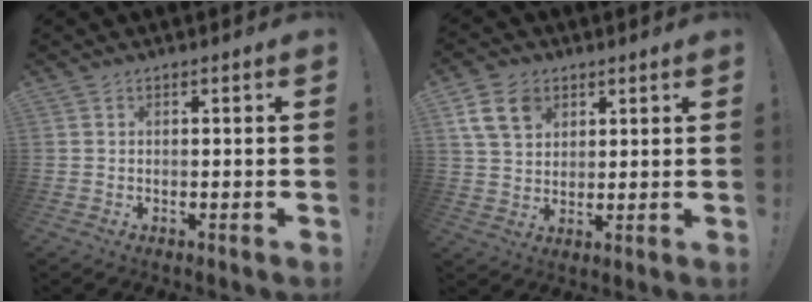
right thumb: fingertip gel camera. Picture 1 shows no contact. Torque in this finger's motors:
{"motor_torque": [0.07, 0.08, 0.28, 0.24, 0.00]}